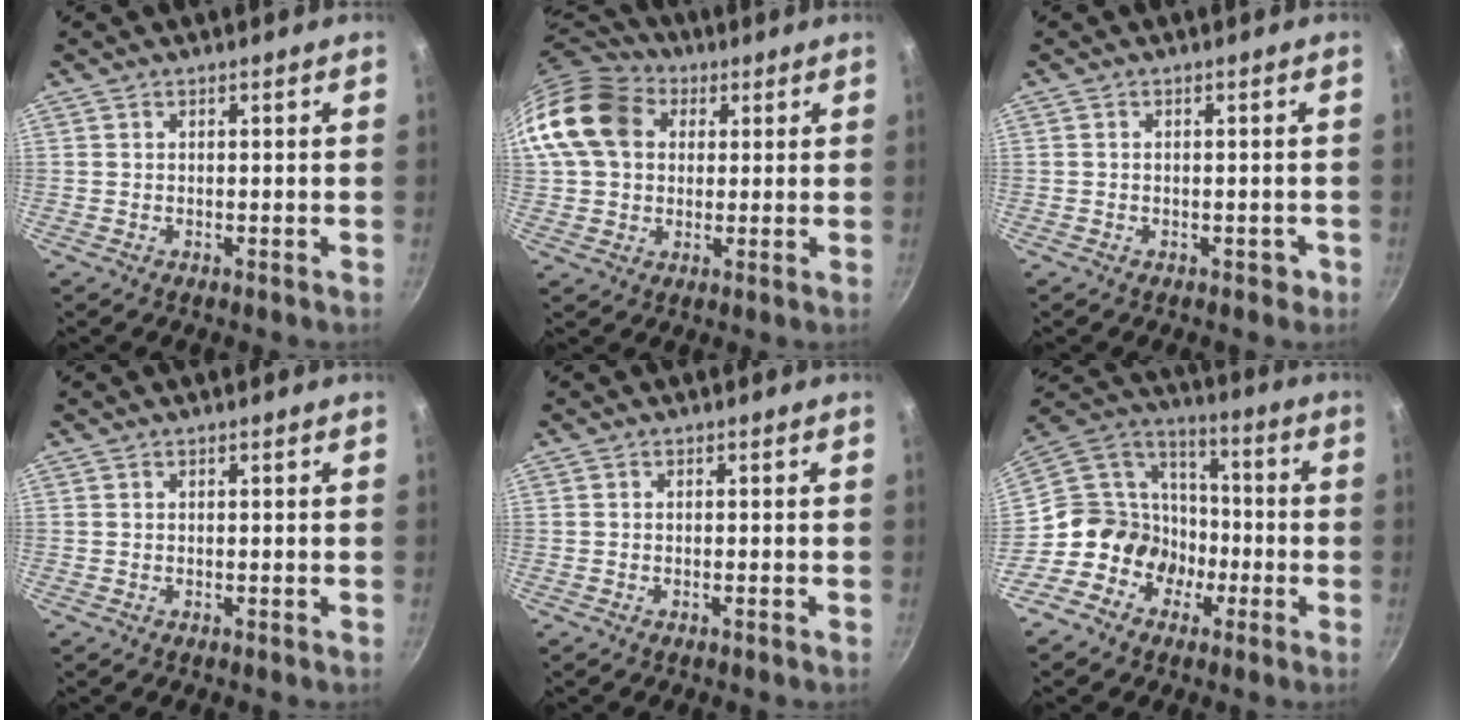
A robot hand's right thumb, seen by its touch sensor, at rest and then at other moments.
{"total": 15.1, "force": [3.7, 11.8, 8.7], "torque": [-0.152, 0.024, 0.052]}
{"total": 1.7, "force": [-0.8, 1.2, 0.8], "torque": [0.000, 0.015, 0.000]}
{"total": 0.0}
{"total": 0.5, "force": [-0.4, 0.0, 0.4], "torque": [-0.012, 0.004, -0.007]}
{"total": 13.6, "force": [-5.2, 11.9, 4.0], "torque": [-0.003, 0.062, -0.107]}